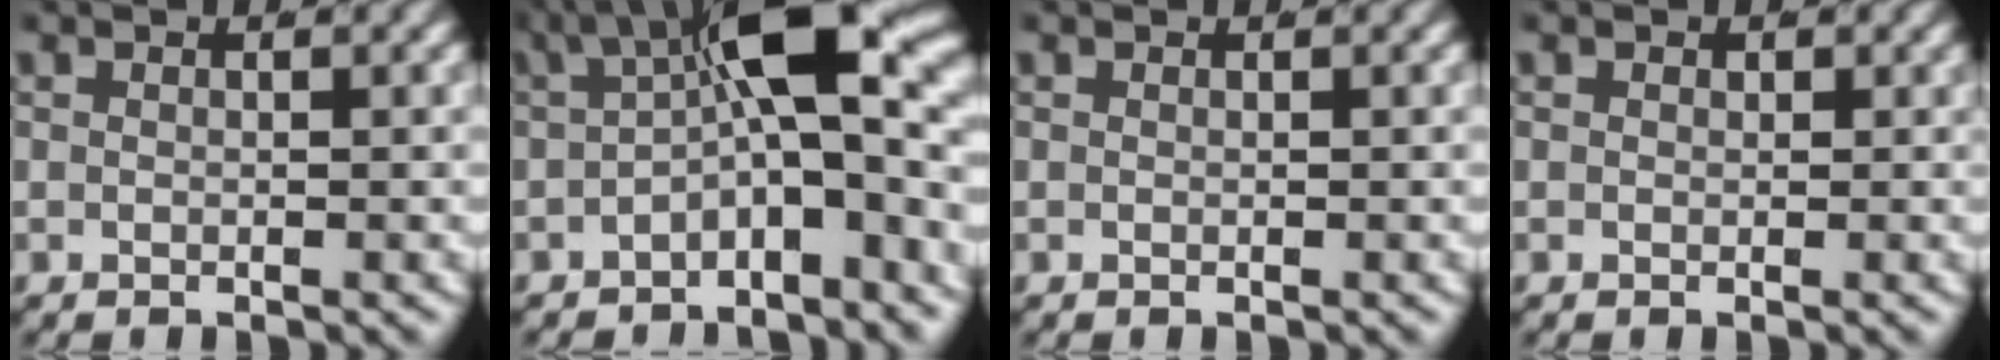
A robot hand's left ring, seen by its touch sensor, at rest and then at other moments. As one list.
[{"total": 9.2, "force": [0.1, 3.0, 8.7], "torque": [-0.121, -0.005, 0.010]}, {"total": 0.0}, {"total": 0.7, "force": [0.3, 0.6, 0.3], "torque": [-0.004, -0.007, 0.007]}]